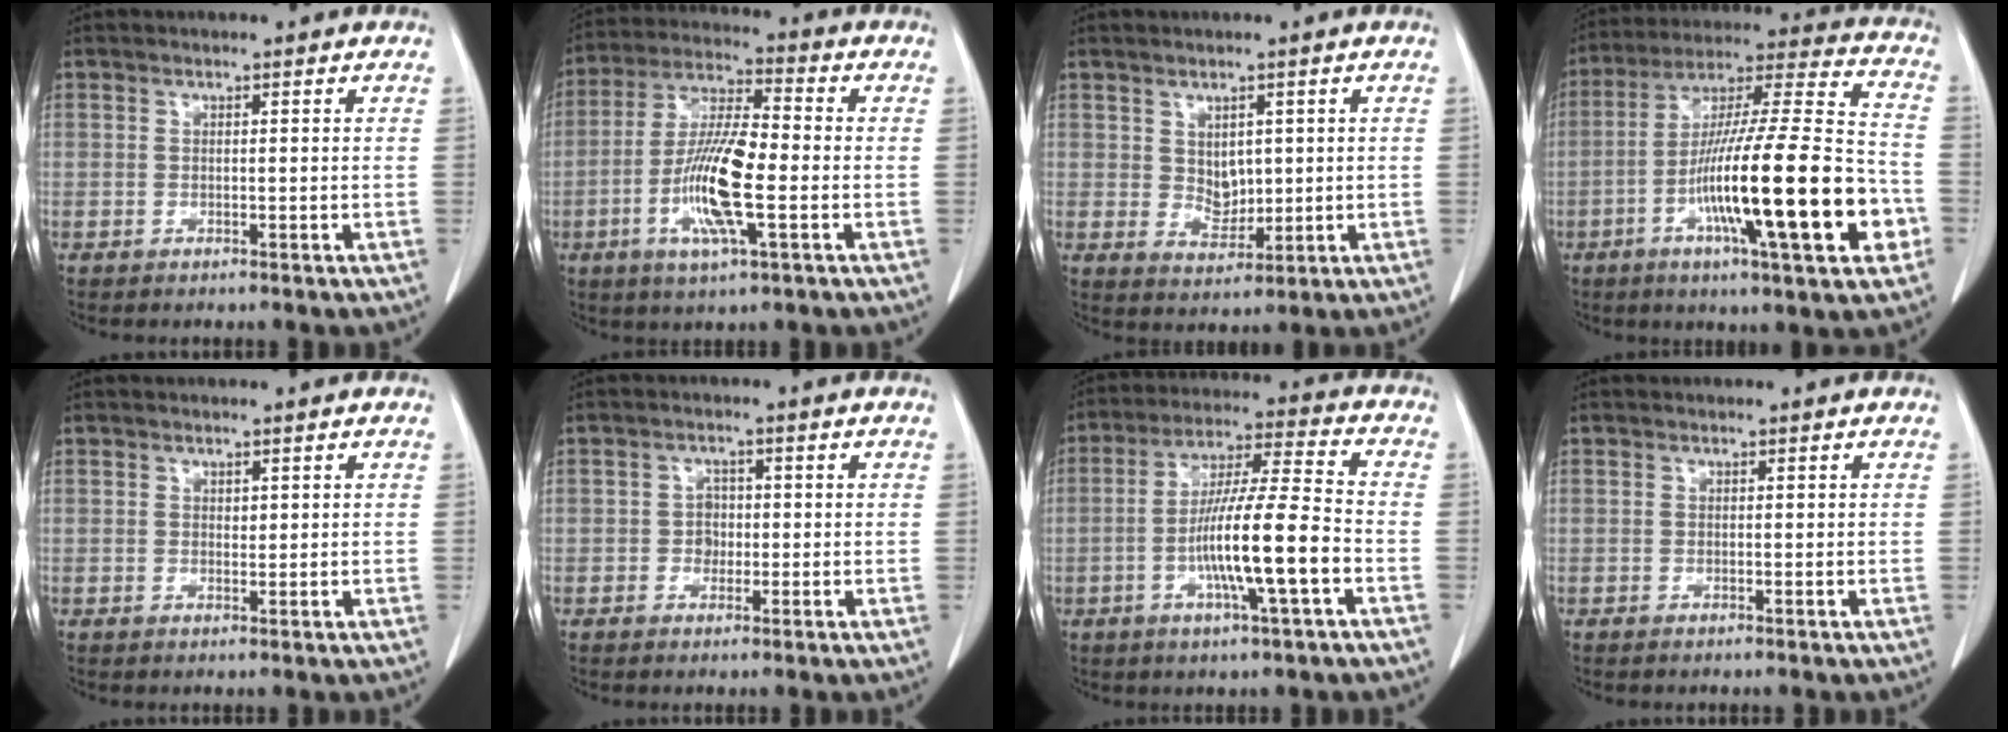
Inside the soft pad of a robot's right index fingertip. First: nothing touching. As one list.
[{"total": 13.0, "force": [-3.1, 2.2, 12.4], "torque": [-0.245, -0.004, -0.061]}, {"total": 4.1, "force": [1.0, 2.5, 3.0], "torque": [-0.057, -0.007, 0.031]}, {"total": 24.8, "force": [-7.5, 2.1, 23.5], "torque": [-0.367, -0.010, -0.124]}, {"total": 0.8, "force": [0.4, 0.5, 0.4], "torque": [-0.003, -0.002, 0.006]}, {"total": 2.3, "force": [-0.4, 1.9, 1.1], "torque": [-0.011, 0.006, -0.005]}, {"total": 13.4, "force": [-3.8, 0.2, 12.8], "torque": [-0.233, -0.001, -0.072]}, {"total": 0.0}]